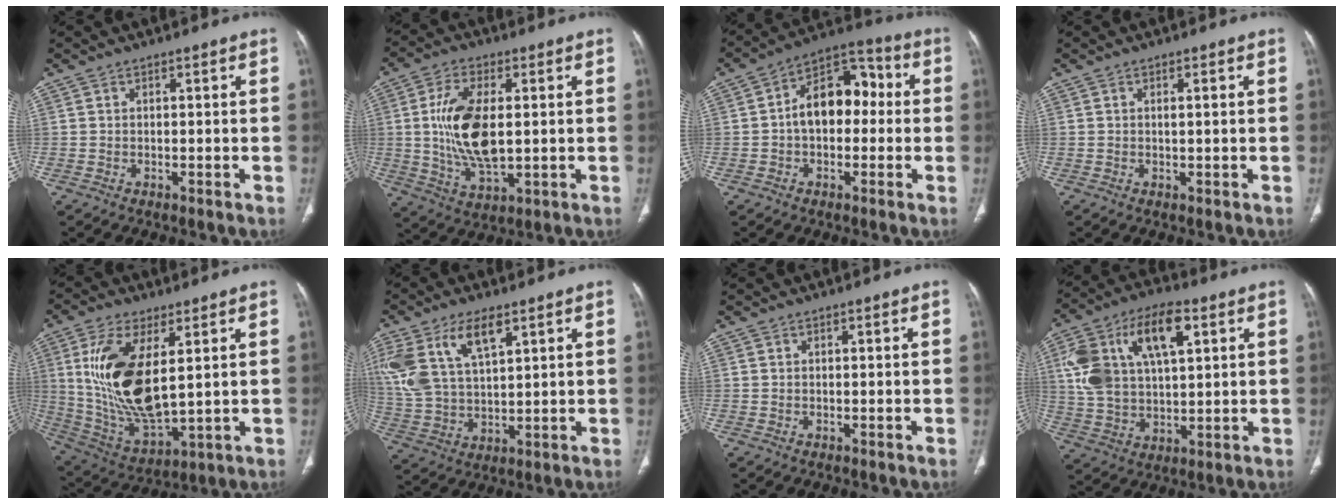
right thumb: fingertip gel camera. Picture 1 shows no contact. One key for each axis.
{"total": 13.8, "fx": 0.9, "fy": 6.7, "fz": 12.1, "tx": -0.236, "ty": -0.011, "tz": 0.024}
{"total": 13.5, "fx": 0.0, "fy": 8.8, "fz": 10.2, "tx": -0.129, "ty": 0.044, "tz": -0.014}
{"total": 1.1, "fx": 0.2, "fy": 0.1, "fz": 1.1, "tx": -0.022, "ty": 0.000, "tz": 0.005}
{"total": 18.5, "fx": 4.0, "fy": 8.0, "fz": 16.1, "tx": -0.322, "ty": -0.025, "tz": 0.092}
{"total": 15.4, "fx": 7.5, "fy": 7.7, "fz": 11.1, "tx": -0.234, "ty": -0.013, "tz": 0.153}
{"total": 0.0}
{"total": 18.5, "fx": 6.3, "fy": 9.6, "fz": 14.5, "tx": -0.263, "ty": 0.009, "tz": 0.114}